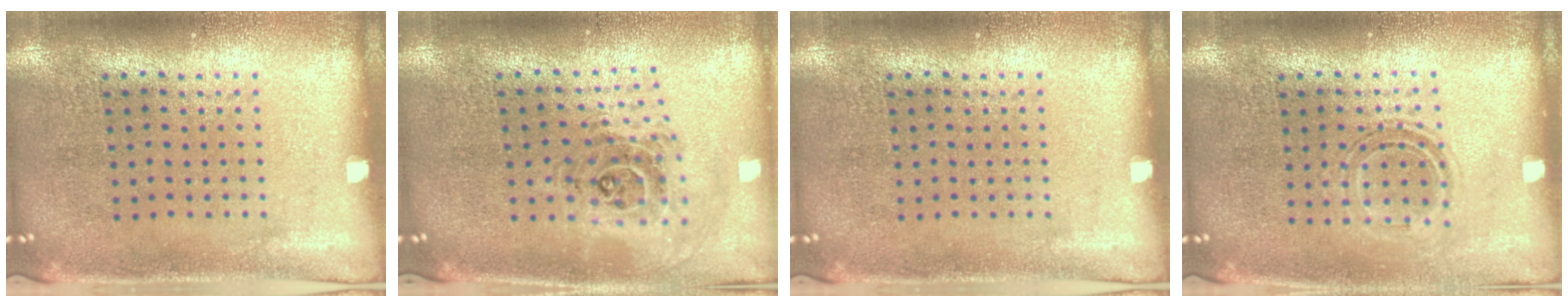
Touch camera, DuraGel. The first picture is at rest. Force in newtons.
{"total": 1.0, "press": 1.0, "slide": 0.3}
{"total": 0.0}
{"total": 1.1, "press": 1.0, "slide": 0.5}